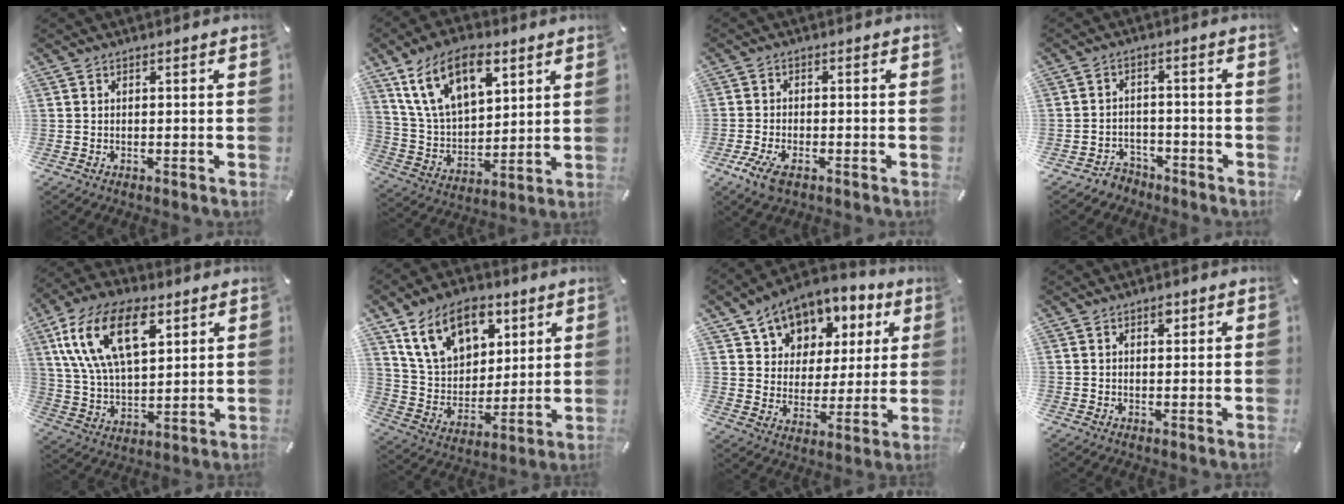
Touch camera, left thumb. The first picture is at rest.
{"total": 16.6, "force": [9.1, 9.6, 10.0], "torque": [-0.215, -0.026, 0.165]}
{"total": 4.8, "force": [-2.8, 2.2, 3.2], "torque": [-0.082, -0.001, -0.055]}
{"total": 4.3, "force": [-2.9, 3.0, 1.0], "torque": [-0.022, 0.013, -0.057]}
{"total": 18.0, "force": [8.2, 9.7, 12.8], "torque": [-0.277, -0.011, 0.140]}
{"total": 16.2, "force": [8.9, 11.0, 8.0], "torque": [-0.150, -0.028, 0.171]}
{"total": 11.5, "force": [7.2, 8.4, 3.1], "torque": [-0.058, -0.048, 0.134]}
{"total": 1.7, "force": [0.9, 1.0, 1.0], "torque": [-0.005, -0.005, 0.012]}